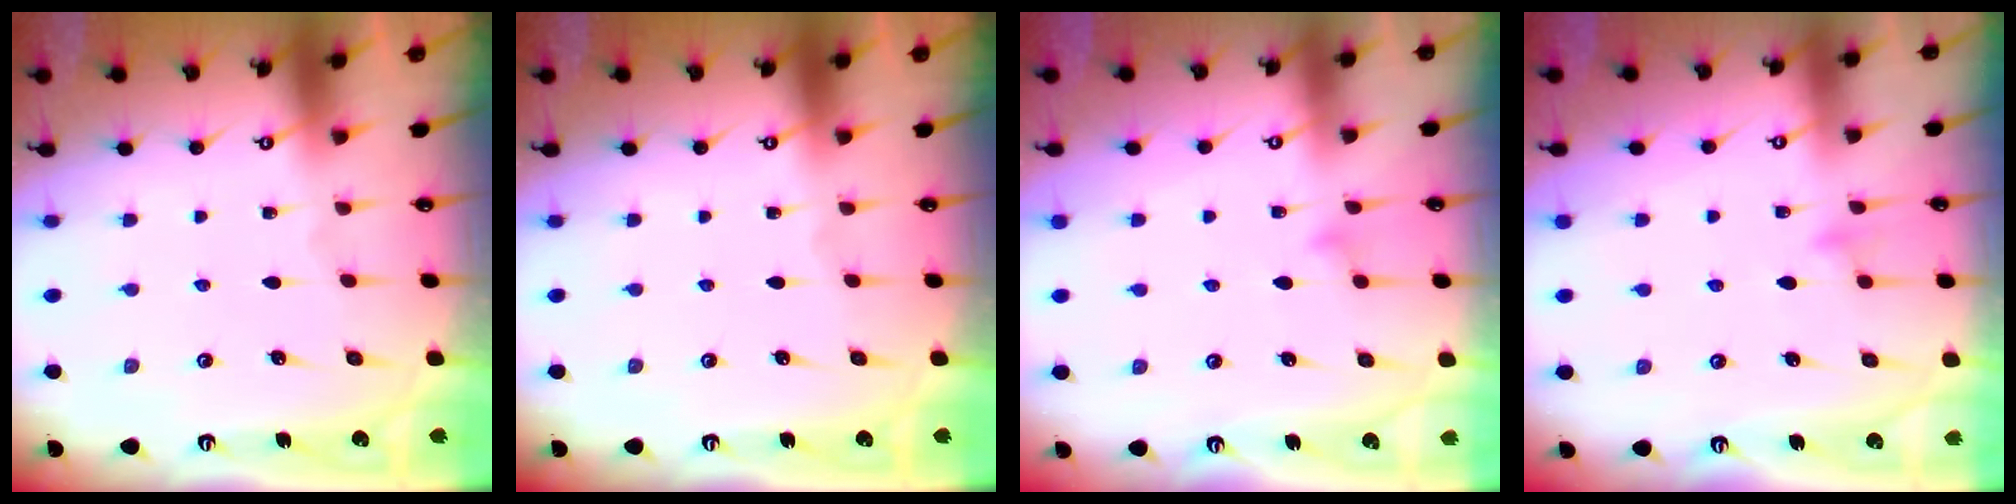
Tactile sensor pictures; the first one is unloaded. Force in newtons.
{"total": 0.0}
{"total": 6.9, "press": 6.9, "slide": 0.5}
{"total": 7.8, "press": 7.8, "slide": 0.7}